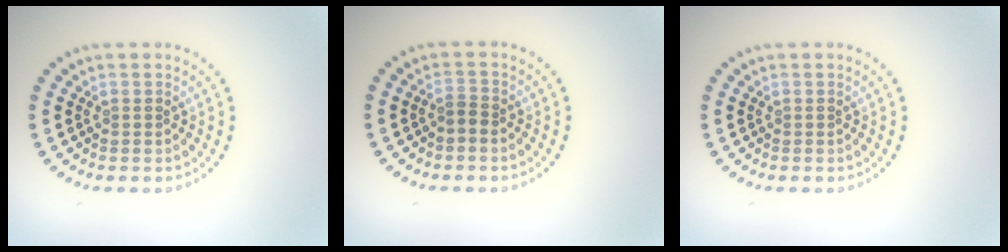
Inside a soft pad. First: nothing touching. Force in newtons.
{"total": 1.2, "press": 1.0, "slide": 0.7}
{"total": 0.0}